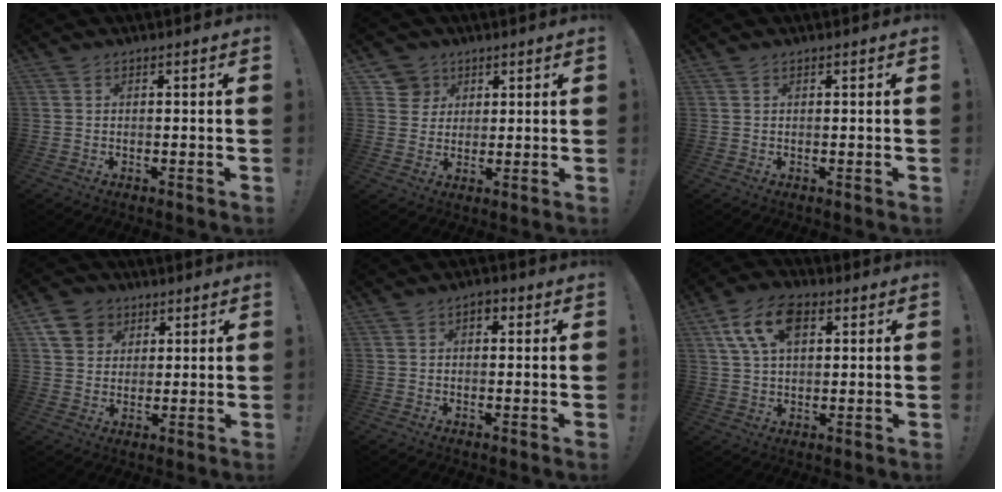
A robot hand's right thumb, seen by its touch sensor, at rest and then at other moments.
{"total": 6.5, "force": [3.1, 5.7, 0.5], "torque": [-0.003, -0.021, 0.061]}
{"total": 0.0}
{"total": 9.7, "force": [4.5, 8.1, 2.9], "torque": [-0.043, -0.021, 0.092]}
{"total": 2.7, "force": [0.3, 2.0, 1.8], "torque": [-0.018, 0.002, 0.001]}
{"total": 12.5, "force": [4.8, 7.6, 8.7], "torque": [-0.154, 0.002, 0.090]}